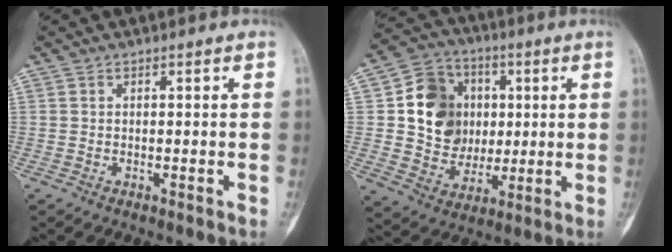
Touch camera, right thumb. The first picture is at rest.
{"total": 15.5, "force": [2.3, 13.3, 7.6], "torque": [-0.079, 0.006, 0.047]}